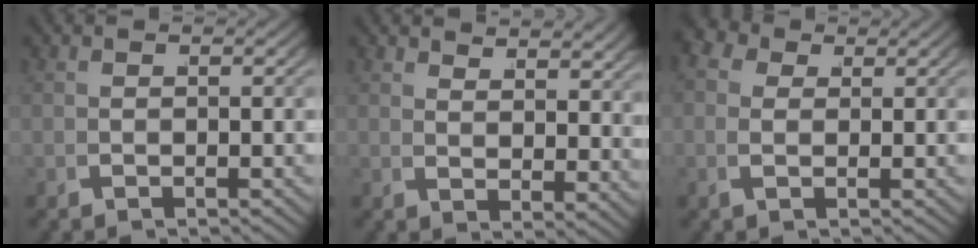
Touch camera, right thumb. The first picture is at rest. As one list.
[{"total": 3.2, "force": [2.8, 1.0, 1.3], "torque": [-0.001, -0.002, 0.050]}, {"total": 2.9, "force": [1.3, 2.3, 1.3], "torque": [-0.026, -0.007, 0.019]}]